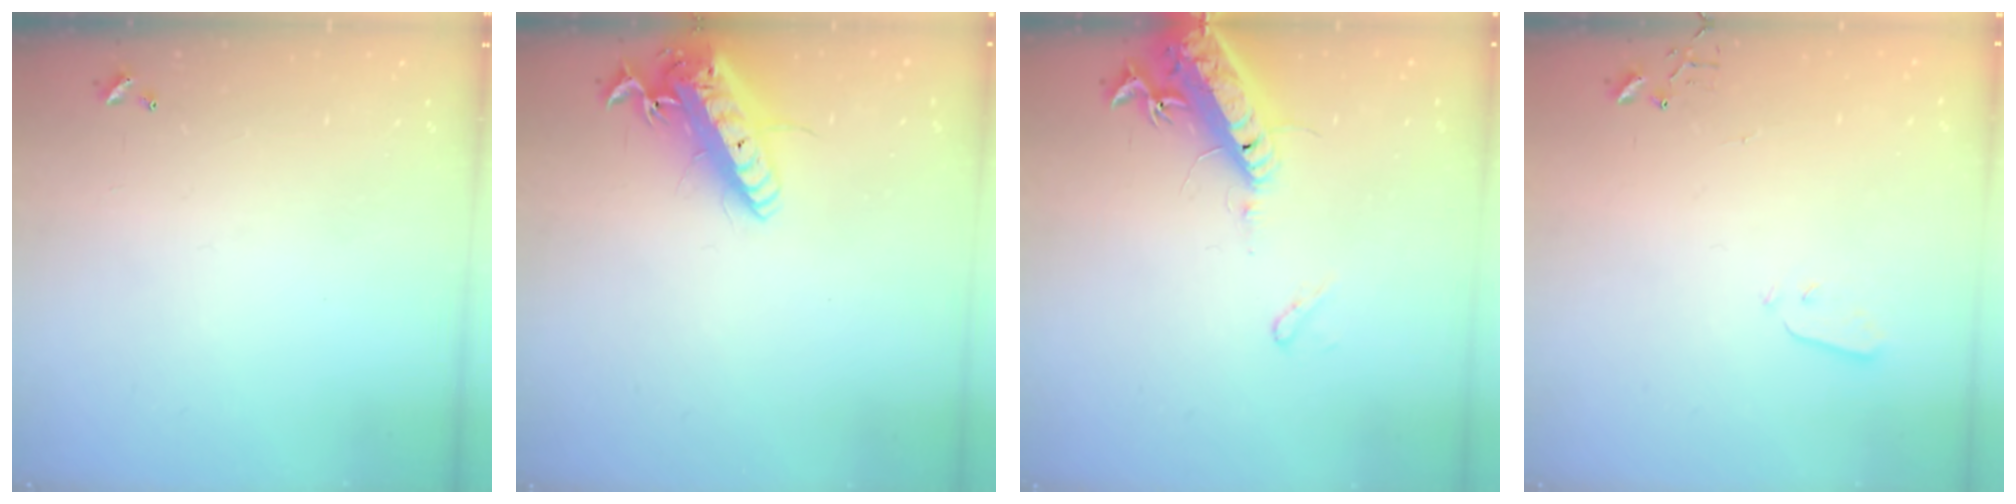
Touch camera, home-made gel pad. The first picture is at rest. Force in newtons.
{"total": 17.4, "press": 17.0, "slide": 3.4}
{"total": 16.9, "press": 16.5, "slide": 3.9}
{"total": 3.0, "press": 3.0, "slide": 0.3}